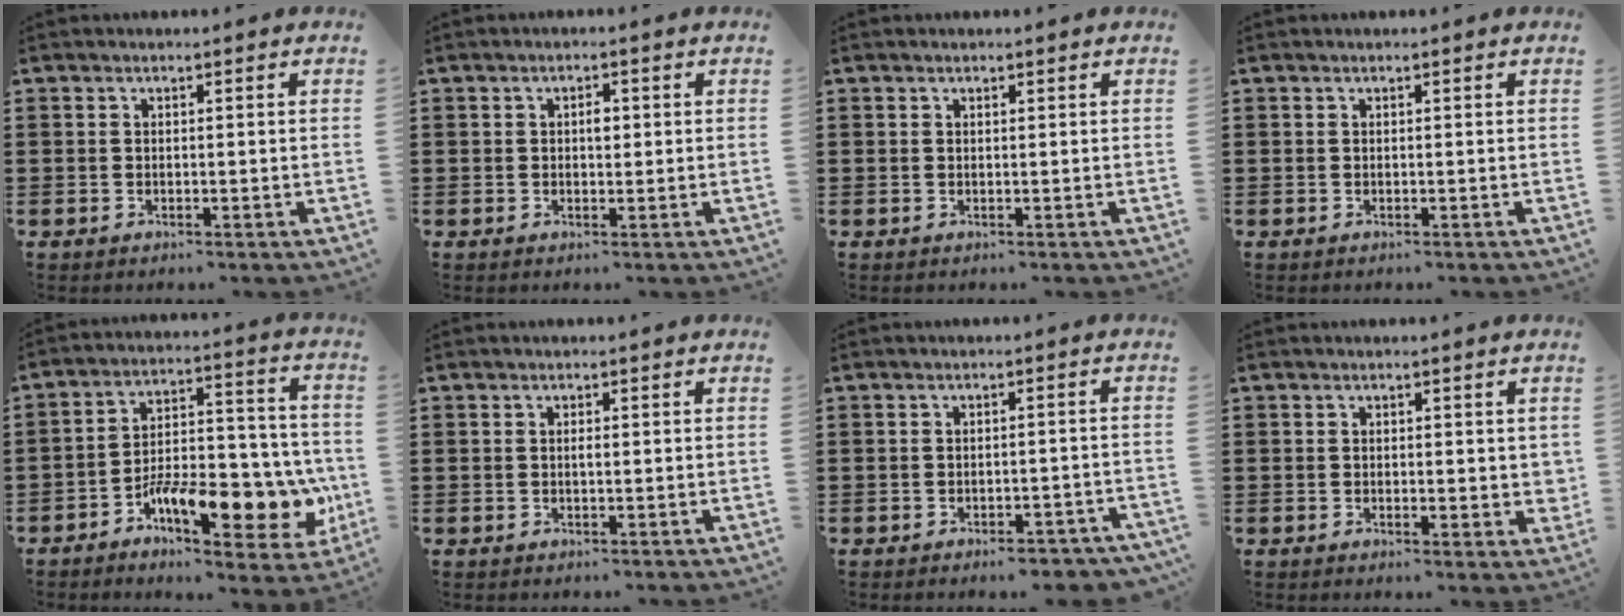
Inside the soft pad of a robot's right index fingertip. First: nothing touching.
{"total": 1.7, "force": [0.2, 0.8, 1.5], "torque": [-0.022, 0.001, 0.001]}
{"total": 0.0}
{"total": 0.0}
{"total": 14.7, "force": [-6.0, 6.6, 11.7], "torque": [-0.173, 0.007, -0.092]}
{"total": 1.0, "force": [0.0, 0.3, 0.9], "torque": [-0.019, -0.002, 0.001]}
{"total": 2.8, "force": [-2.6, 0.3, 0.7], "torque": [-0.015, 0.001, -0.053]}
{"total": 1.6, "force": [0.2, 1.2, 1.1], "torque": [-0.015, 0.004, 0.002]}